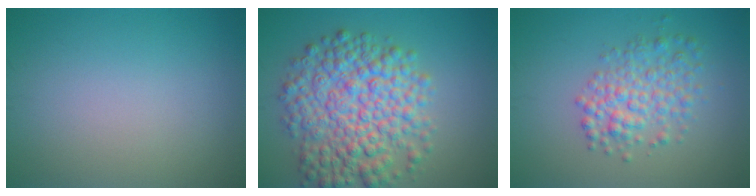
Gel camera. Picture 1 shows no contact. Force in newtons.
{"total": 8.9, "press": 8.9, "slide": 0.2}
{"total": 3.9, "press": 3.9, "slide": 0.2}